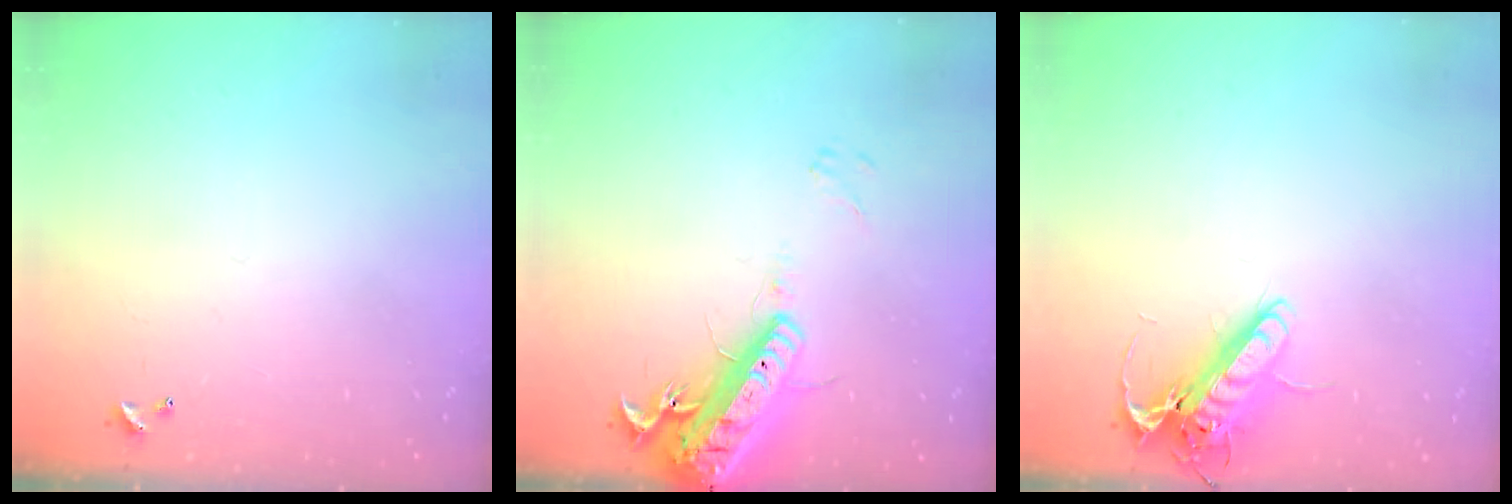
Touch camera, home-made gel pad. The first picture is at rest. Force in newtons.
{"total": 19.0, "press": 18.7, "slide": 3.7}
{"total": 13.8, "press": 13.6, "slide": 2.3}